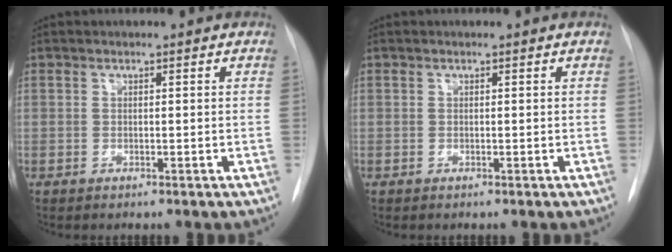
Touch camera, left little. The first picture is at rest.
{"total": 0.0}